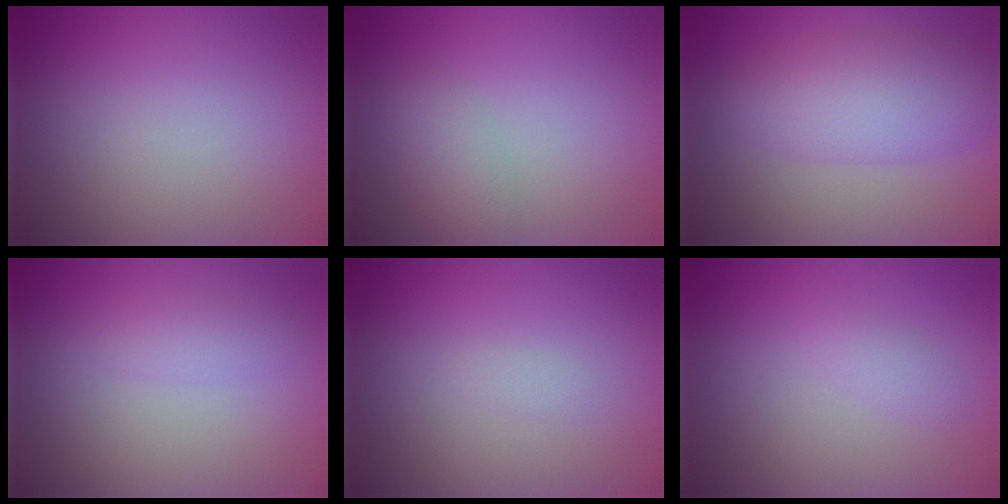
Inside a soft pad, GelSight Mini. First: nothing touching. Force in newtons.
{"total": 2.1, "press": 2.1, "slide": 0.1}
{"total": 5.5, "press": 5.5, "slide": 0.3}
{"total": 1.4, "press": 1.4, "slide": 0.1}
{"total": 0.5, "press": 0.5, "slide": 0.0}
{"total": 1.1, "press": 1.1, "slide": 0.0}